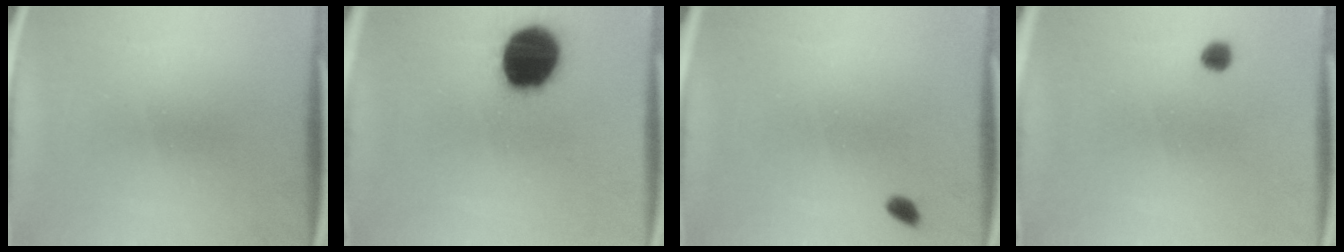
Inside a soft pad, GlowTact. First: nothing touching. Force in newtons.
{"total": 19.3}
{"total": 1.3}
{"total": 1.8}